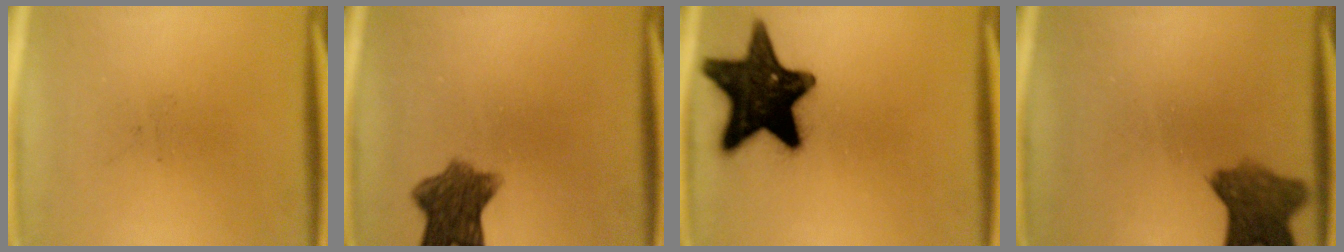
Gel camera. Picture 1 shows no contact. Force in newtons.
{"total": 8.1}
{"total": 19.6}
{"total": 7.3}